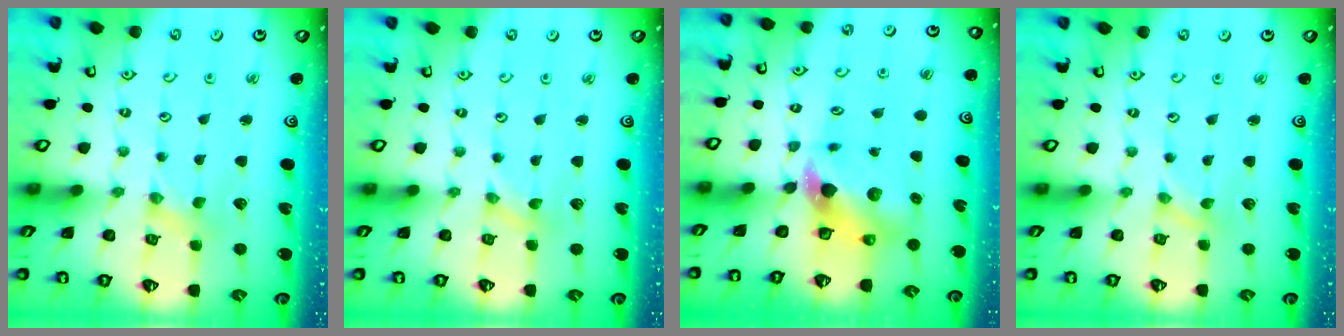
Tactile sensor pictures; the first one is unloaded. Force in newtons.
{"total": 0.0}
{"total": 9.2, "press": 9.1, "slide": 1.3}
{"total": 0.0}